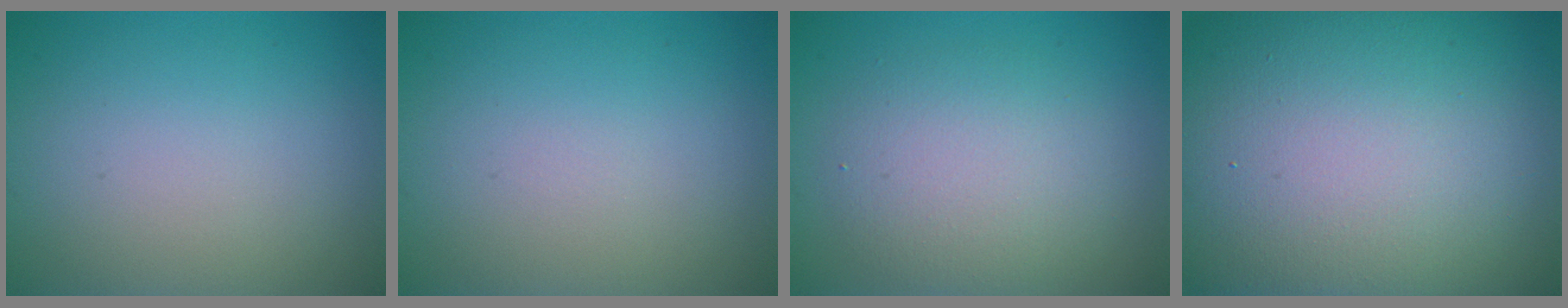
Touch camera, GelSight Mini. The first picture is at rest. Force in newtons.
{"total": 0.0}
{"total": 4.3, "press": 4.3, "slide": 0.1}
{"total": 23.3, "press": 23.3, "slide": 1.2}